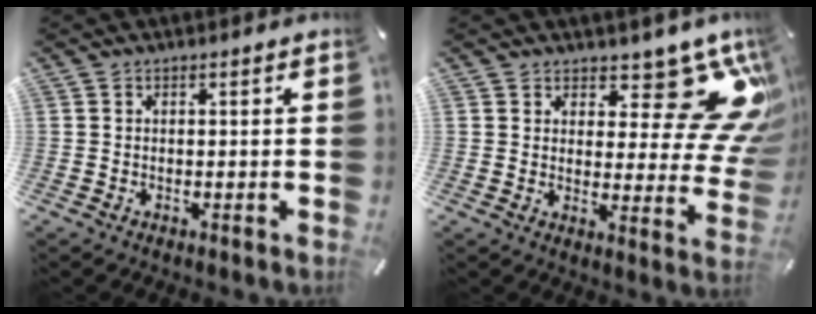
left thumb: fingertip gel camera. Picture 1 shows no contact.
{"total": 14.0, "force": [9.2, 5.6, 8.9], "torque": [-0.102, -0.081, 0.155]}